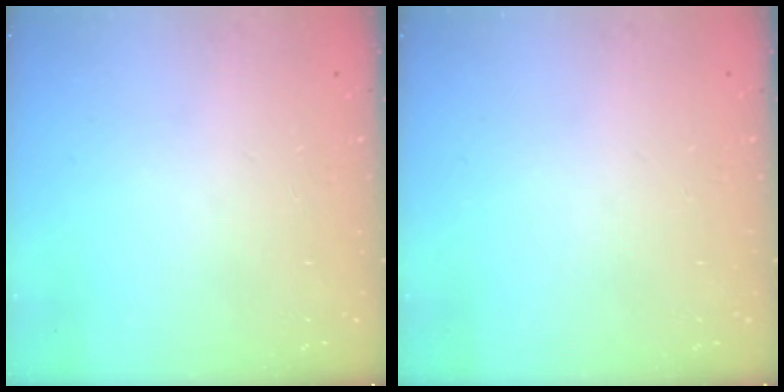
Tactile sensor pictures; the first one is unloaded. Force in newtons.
{"total": 0.0}